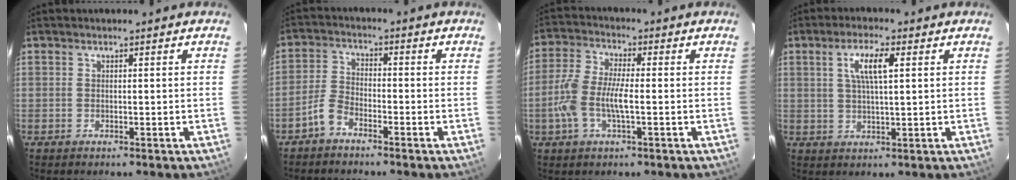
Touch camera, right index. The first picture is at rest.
{"total": 3.9, "force": [-2.9, 1.8, 2.0], "torque": [-0.052, 0.013, -0.060]}
{"total": 8.8, "force": [-1.9, 2.9, 8.1], "torque": [-0.178, 0.004, -0.040]}
{"total": 6.0, "force": [2.0, 1.3, 5.6], "torque": [-0.104, 0.005, 0.037]}